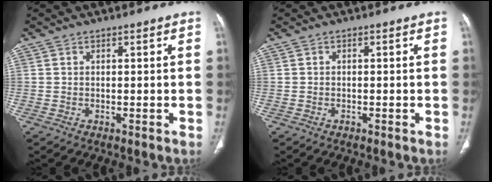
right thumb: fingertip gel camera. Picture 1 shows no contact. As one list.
[{"total": 0.6, "force": [-0.4, 0.4, 0.2], "torque": [-0.002, 0.001, -0.008]}]